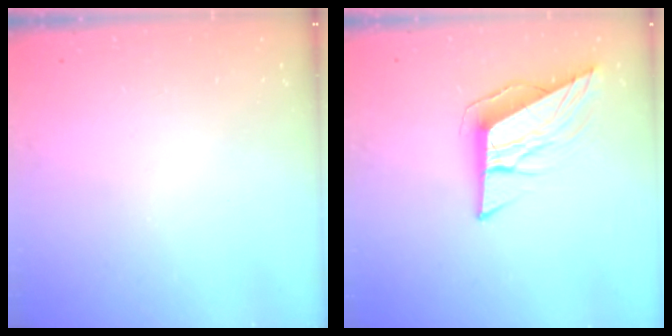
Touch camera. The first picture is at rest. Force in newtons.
{"total": 9.3, "press": 9.2, "slide": 1.6}